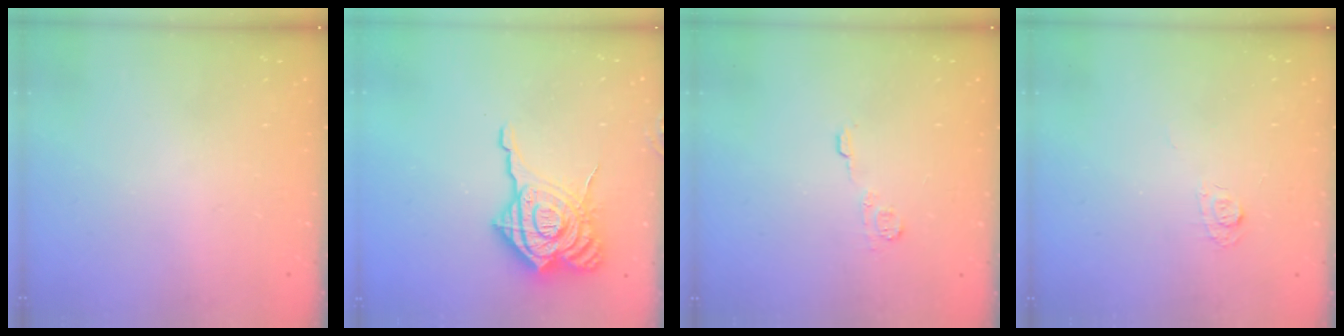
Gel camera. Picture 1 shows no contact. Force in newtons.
{"total": 20.1, "press": 20.0, "slide": 2.1}
{"total": 5.6, "press": 5.6, "slide": 0.7}
{"total": 4.3, "press": 4.2, "slide": 0.6}